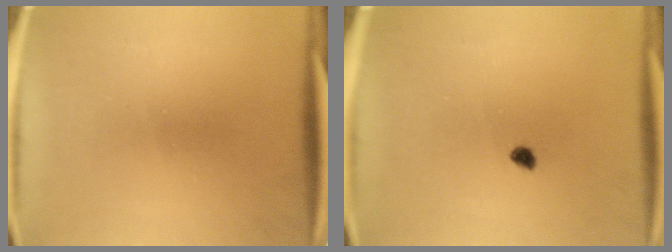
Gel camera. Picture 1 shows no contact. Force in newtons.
{"total": 1.3}